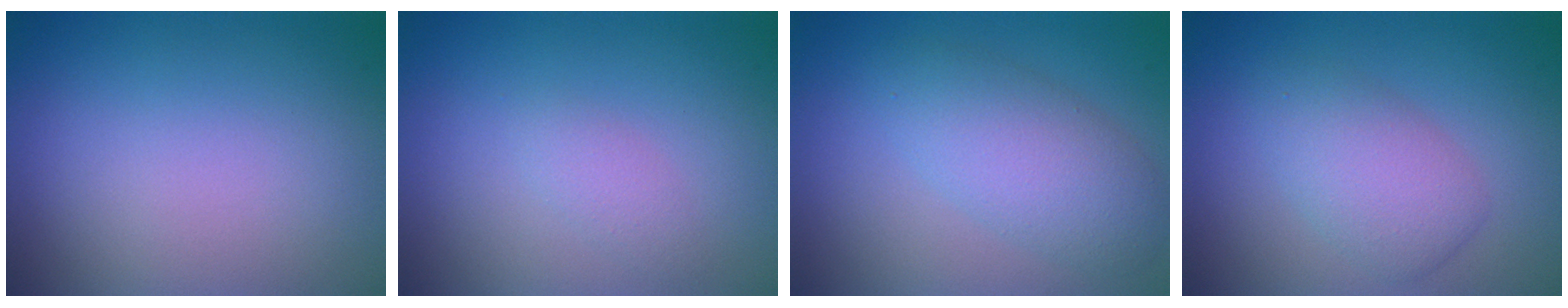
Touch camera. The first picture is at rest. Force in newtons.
{"total": 1.3, "press": 1.3, "slide": 0.1}
{"total": 4.3, "press": 4.3, "slide": 0.1}
{"total": 3.5, "press": 3.5, "slide": 0.2}